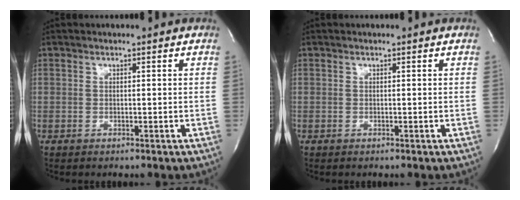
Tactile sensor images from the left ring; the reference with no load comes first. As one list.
[{"total": 0.0}]